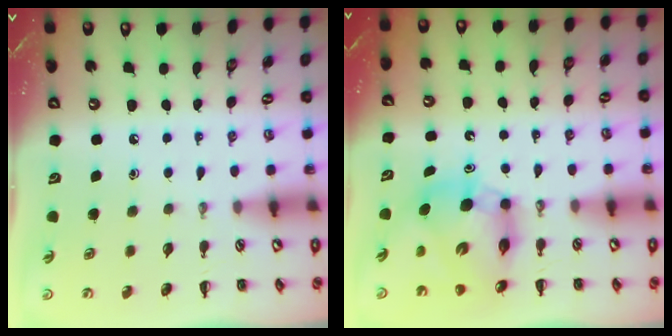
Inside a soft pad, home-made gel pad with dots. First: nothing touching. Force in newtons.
{"total": 9.4, "press": 9.0, "slide": 2.7}